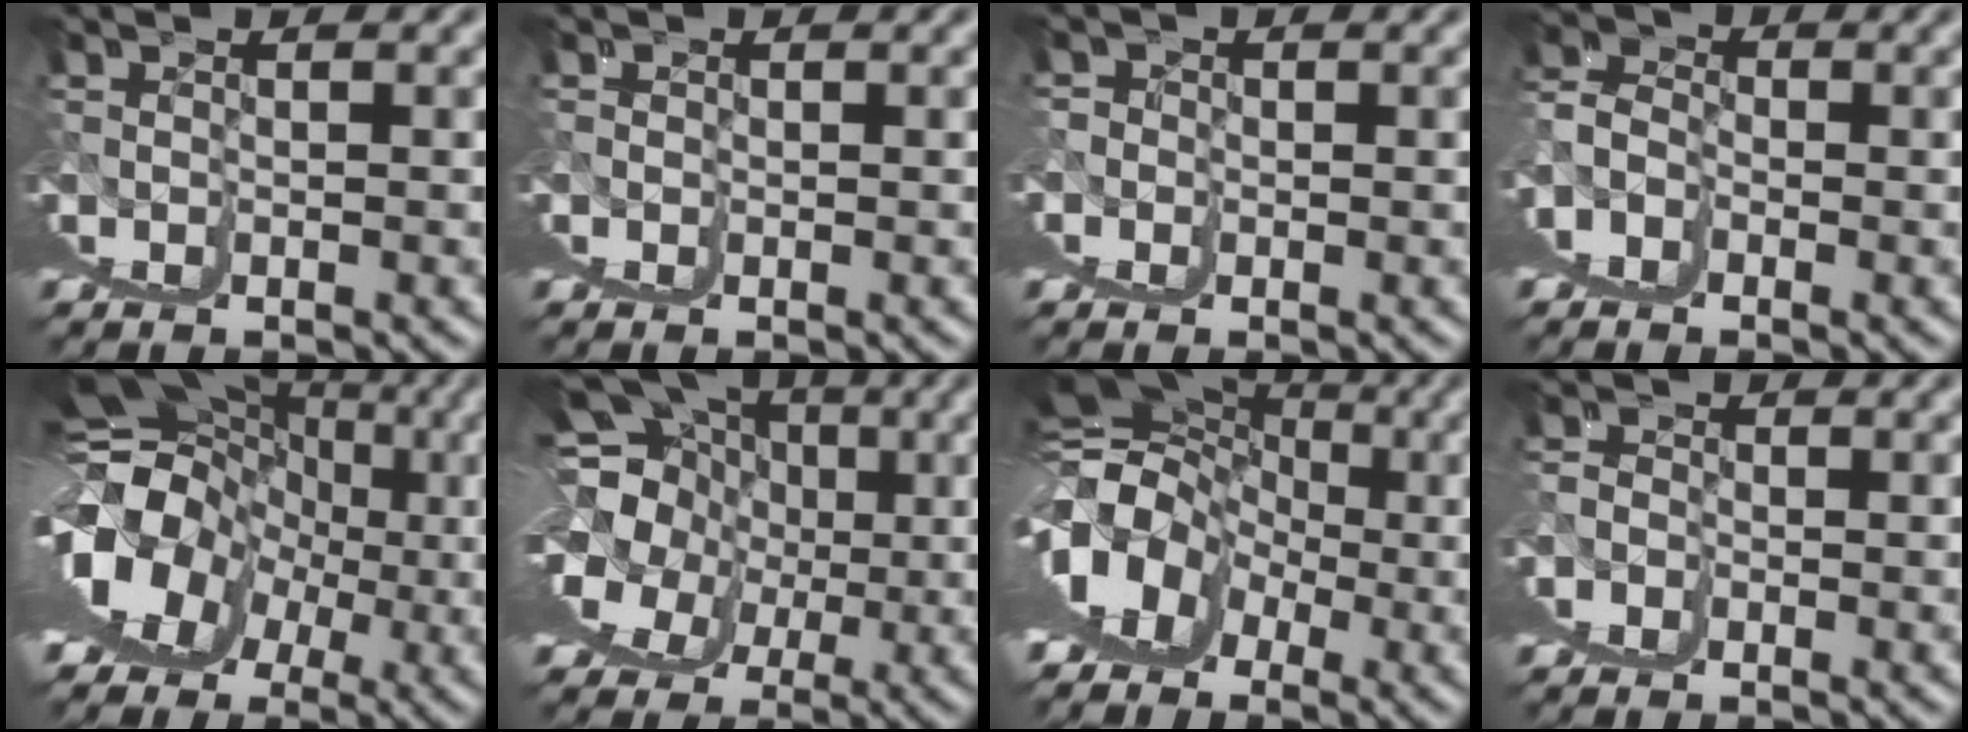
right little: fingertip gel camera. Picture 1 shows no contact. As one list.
[{"total": 0.0}, {"total": 1.1, "force": [1.0, -0.2, -0.5], "torque": [0.016, 0.007, 0.011]}, {"total": 3.8, "force": [1.3, 2.7, 2.4], "torque": [-0.038, -0.002, 0.020]}, {"total": 16.8, "force": [4.2, 10.1, 12.8], "torque": [-0.148, 0.026, 0.057]}, {"total": 13.2, "force": [3.1, 9.4, 8.7], "torque": [-0.114, -0.007, 0.051]}, {"total": 14.7, "force": [4.4, 8.8, 10.9], "torque": [-0.123, 0.026, 0.059]}, {"total": 1.3, "force": [1.2, 0.5, 0.0], "torque": [0.001, 0.002, 0.017]}]